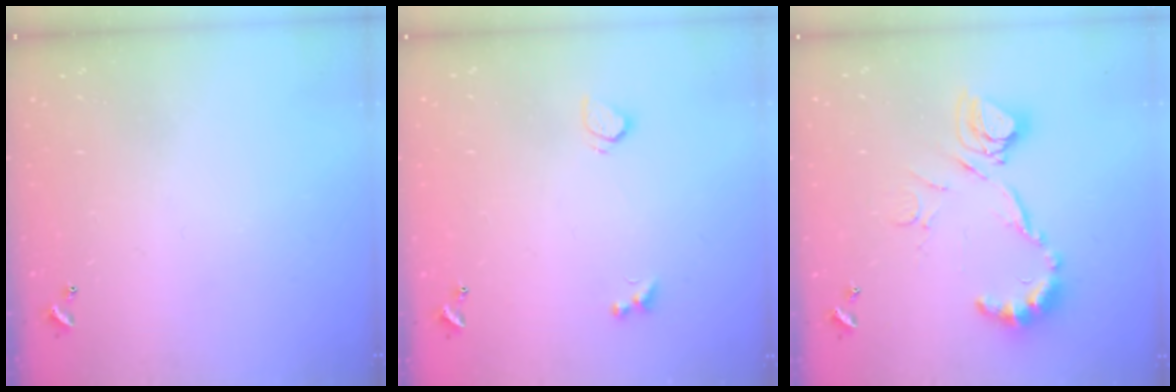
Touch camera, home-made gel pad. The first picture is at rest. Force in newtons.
{"total": 2.7, "press": 2.5, "slide": 1.1}
{"total": 14.3, "press": 14.2, "slide": 1.2}